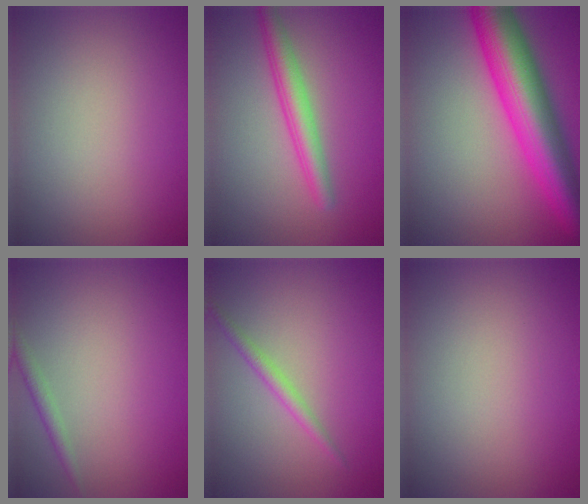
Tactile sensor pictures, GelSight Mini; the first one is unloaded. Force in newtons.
{"total": 3.3, "press": 3.3, "slide": 0.0}
{"total": 10.3, "press": 10.3, "slide": 0.4}
{"total": 1.4, "press": 1.4, "slide": 0.0}
{"total": 1.6, "press": 1.6, "slide": 0.1}
{"total": 0.0}